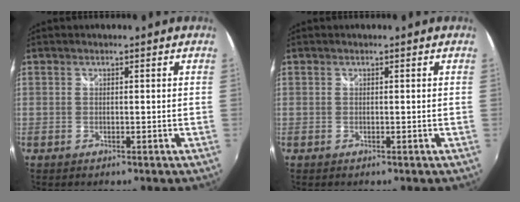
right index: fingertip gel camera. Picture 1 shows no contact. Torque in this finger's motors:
{"motor_torque": [0.00, 0.00, 0.00, 0.00]}